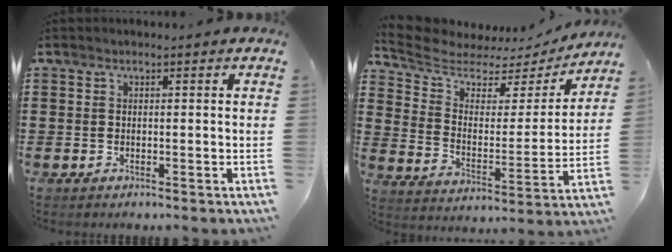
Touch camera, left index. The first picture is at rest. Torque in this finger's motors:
{"motor_torque": [1.01, -1.13, 0.22, 0.05]}